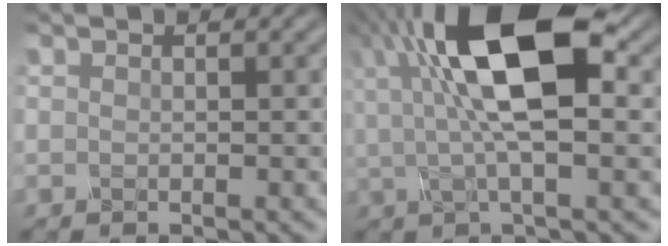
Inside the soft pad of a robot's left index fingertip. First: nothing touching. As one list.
[{"total": 11.4, "force": [3.0, 4.0, 10.3], "torque": [-0.183, 0.018, 0.042]}]